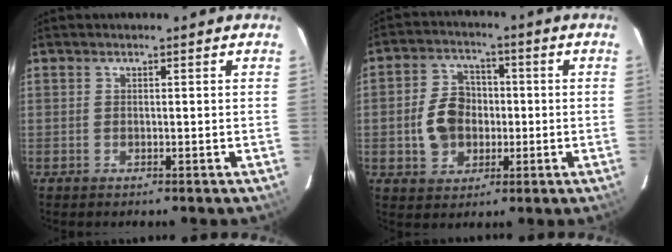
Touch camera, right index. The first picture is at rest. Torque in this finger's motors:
{"motor_torque": [0.22, -0.09, 0.45, 0.05]}